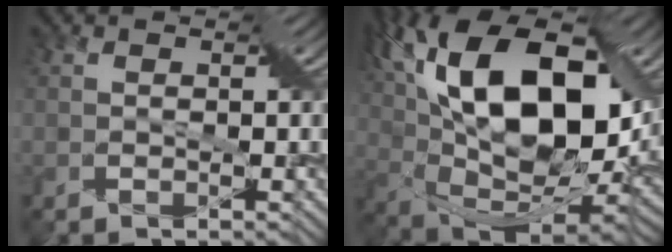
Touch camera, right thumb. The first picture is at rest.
{"total": 20.0, "force": [6.9, 9.7, 16.1], "torque": [-0.340, 0.031, 0.127]}